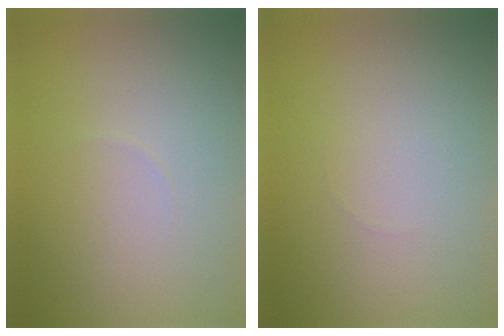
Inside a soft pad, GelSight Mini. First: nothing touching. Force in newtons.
{"total": 0.0}